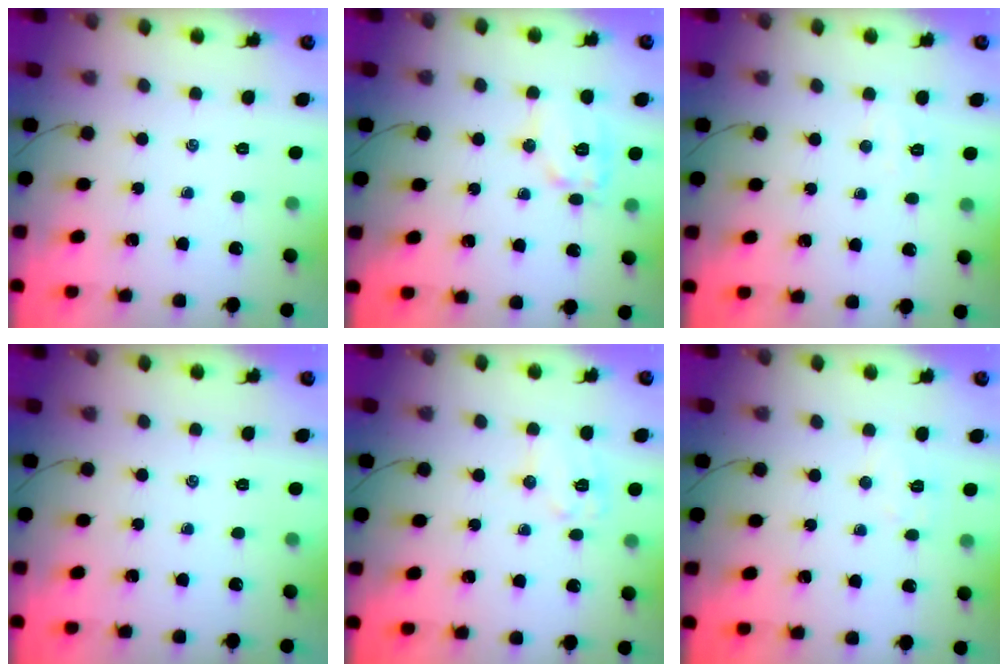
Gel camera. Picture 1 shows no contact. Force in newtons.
{"total": 10.3, "press": 10.3, "slide": 0.3}
{"total": 3.6, "press": 3.5, "slide": 0.8}
{"total": 0.0}
{"total": 8.4, "press": 8.3, "slide": 0.7}
{"total": 4.1, "press": 4.0, "slide": 1.0}